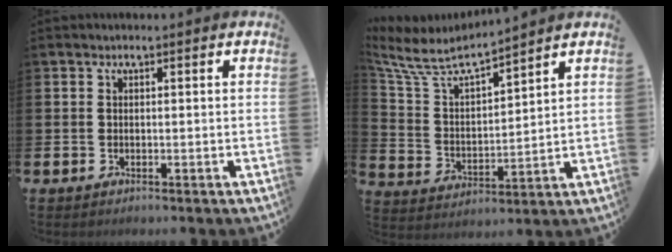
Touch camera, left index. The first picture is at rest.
{"total": 5.8, "force": [5.3, 1.4, 1.9], "torque": [-0.068, -0.040, 0.085]}